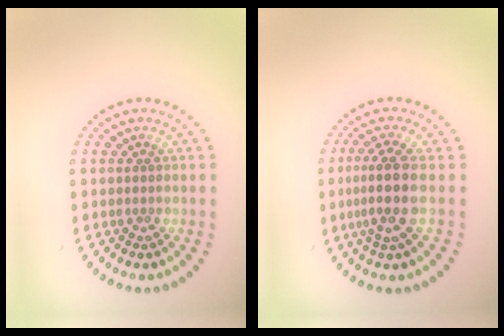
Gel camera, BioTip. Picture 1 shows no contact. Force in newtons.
{"total": 3.8, "press": 3.0, "slide": 2.3}